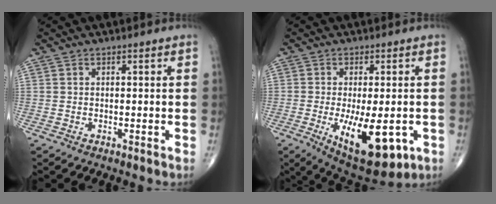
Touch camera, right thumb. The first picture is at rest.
{"total": 14.3, "force": [-4.1, 5.8, 12.4], "torque": [-0.183, -0.018, -0.043]}